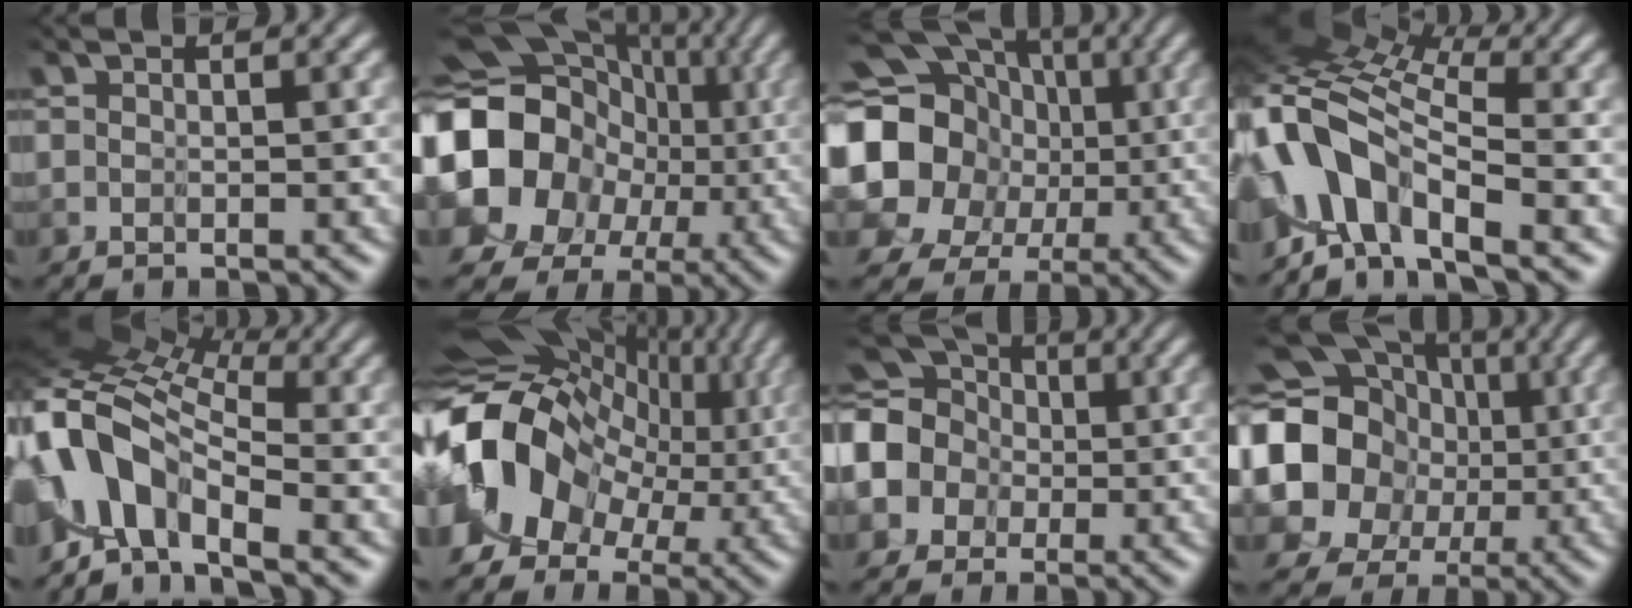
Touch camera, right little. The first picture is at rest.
{"total": 16.5, "force": [-1.0, 15.2, 6.5], "torque": [-0.154, -0.004, -0.045]}
{"total": 17.4, "force": [1.6, 15.9, 6.9], "torque": [-0.198, 0.009, -0.004]}
{"total": 7.5, "force": [-3.6, 2.9, 5.9], "torque": [-0.125, 0.008, -0.080]}
{"total": 7.0, "force": [-2.0, 3.8, 5.5], "torque": [-0.117, 0.007, -0.061]}
{"total": 12.7, "force": [0.0, 10.0, 7.8], "torque": [-0.173, 0.000, 0.008]}
{"total": 8.0, "force": [0.4, 7.1, 3.6], "torque": [-0.113, -0.005, -0.025]}
{"total": 18.5, "force": [1.9, 17.1, 6.8], "torque": [-0.190, 0.015, -0.007]}